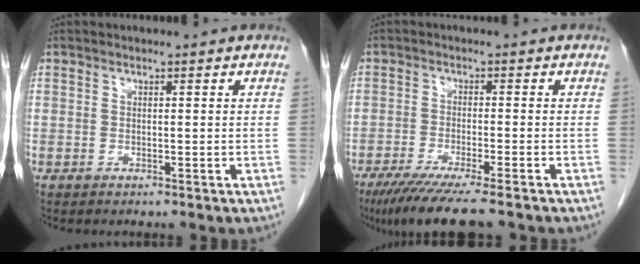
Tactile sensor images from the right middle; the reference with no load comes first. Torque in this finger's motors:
{"motor_torque": [1.19, -0.95, 0.15, 0.09]}